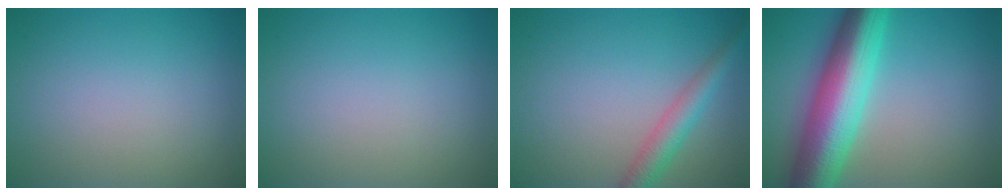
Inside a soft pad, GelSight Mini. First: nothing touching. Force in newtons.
{"total": 0.0}
{"total": 3.1, "press": 3.1, "slide": 0.0}
{"total": 10.6, "press": 10.6, "slide": 0.1}